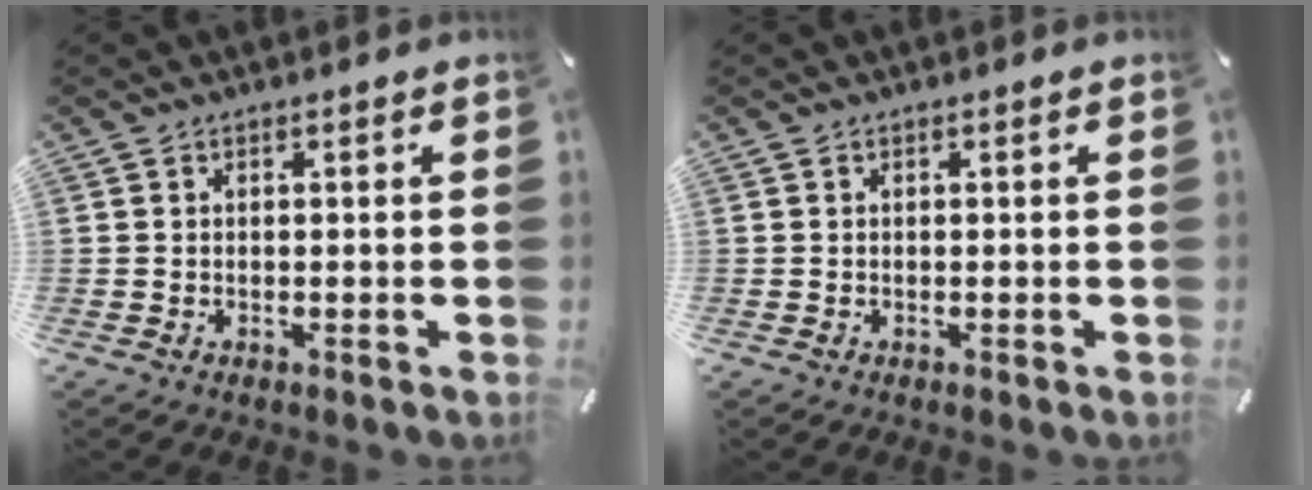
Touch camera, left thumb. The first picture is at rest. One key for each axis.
{"total": 0.0}